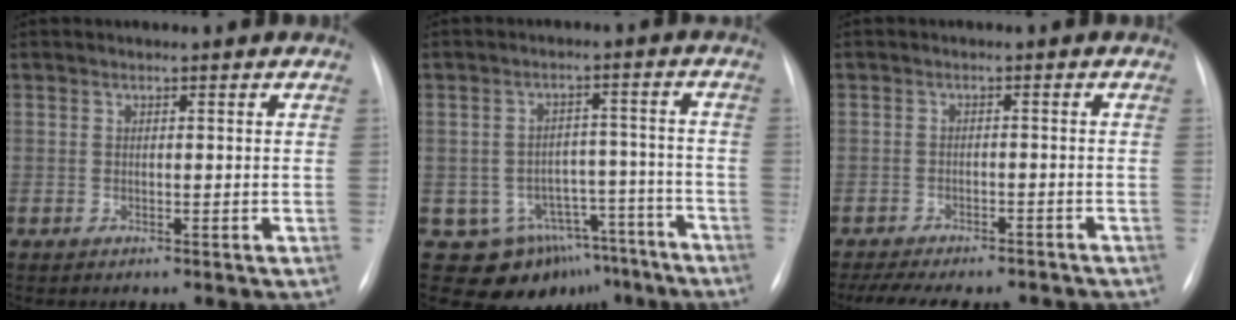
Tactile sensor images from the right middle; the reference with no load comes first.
{"total": 10.6, "force": [-6.7, 7.9, 1.8], "torque": [-0.006, 0.049, -0.079]}
{"total": 12.5, "force": [-10.7, 4.0, 5.0], "torque": [-0.089, 0.003, -0.141]}